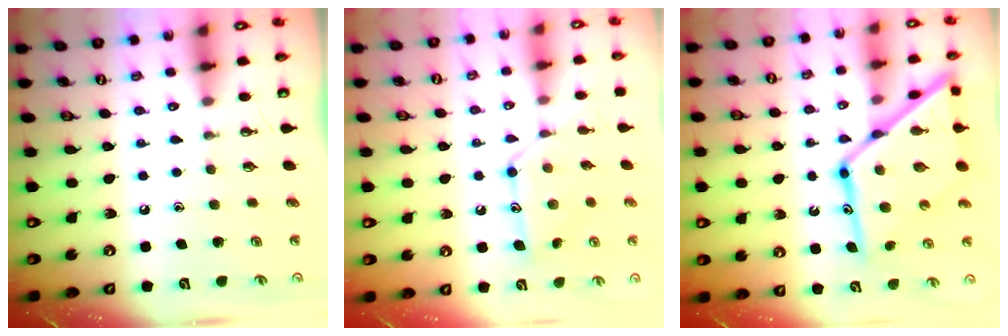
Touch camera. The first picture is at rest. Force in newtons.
{"total": 11.6, "press": 11.6, "slide": 0.2}
{"total": 23.0, "press": 22.9, "slide": 1.8}